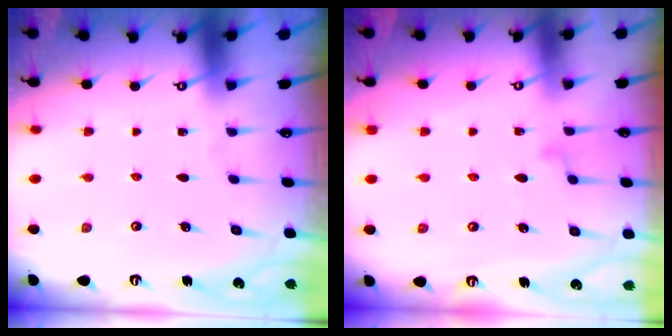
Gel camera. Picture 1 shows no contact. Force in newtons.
{"total": 8.5, "press": 8.5, "slide": 0.6}